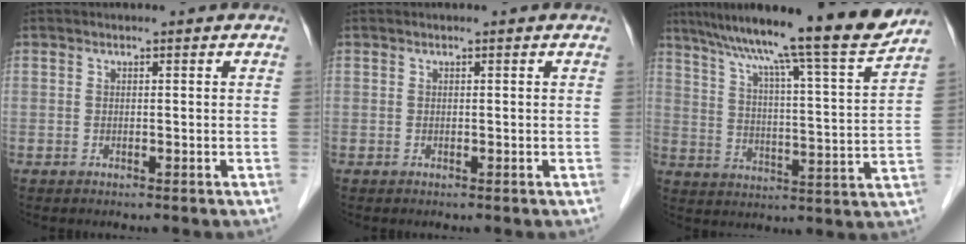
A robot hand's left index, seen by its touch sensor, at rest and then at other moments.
{"total": 0.0}
{"total": 19.2, "force": [16.1, -1.2, 10.3], "torque": [-0.162, -0.013, 0.230]}